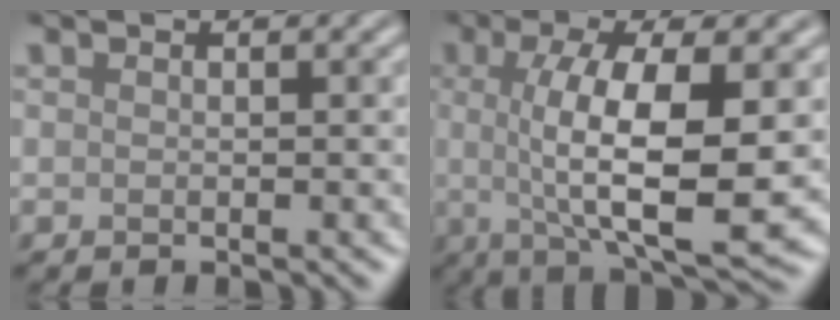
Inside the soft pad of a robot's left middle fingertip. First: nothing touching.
{"total": 10.0, "force": [0.0, 2.8, 9.5], "torque": [-0.145, -0.004, 0.001]}